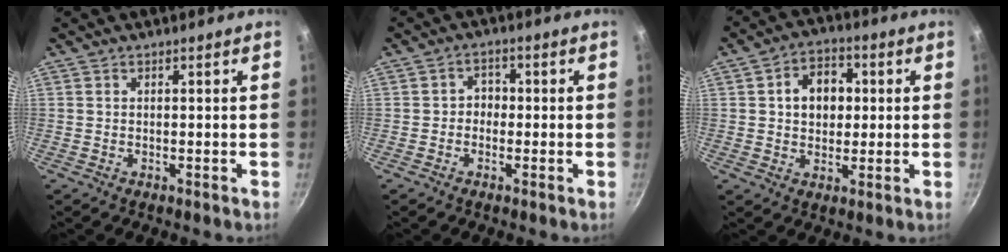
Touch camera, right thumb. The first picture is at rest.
{"total": 2.6, "force": [-0.7, 2.3, 1.1], "torque": [0.004, 0.011, -0.017]}
{"total": 8.6, "force": [1.3, 6.6, 5.4], "torque": [-0.050, 0.008, 0.014]}